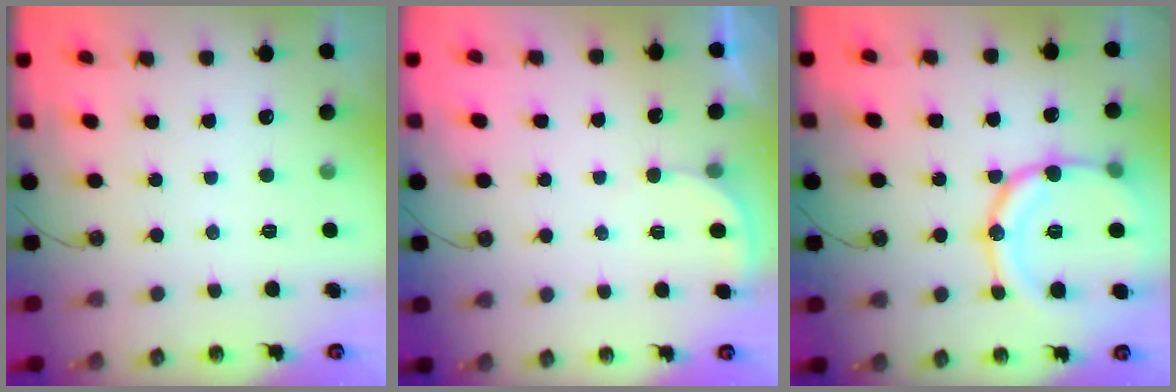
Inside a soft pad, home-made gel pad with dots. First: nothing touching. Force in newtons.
{"total": 1.6, "press": 1.6, "slide": 0.1}
{"total": 18.9, "press": 18.6, "slide": 3.7}